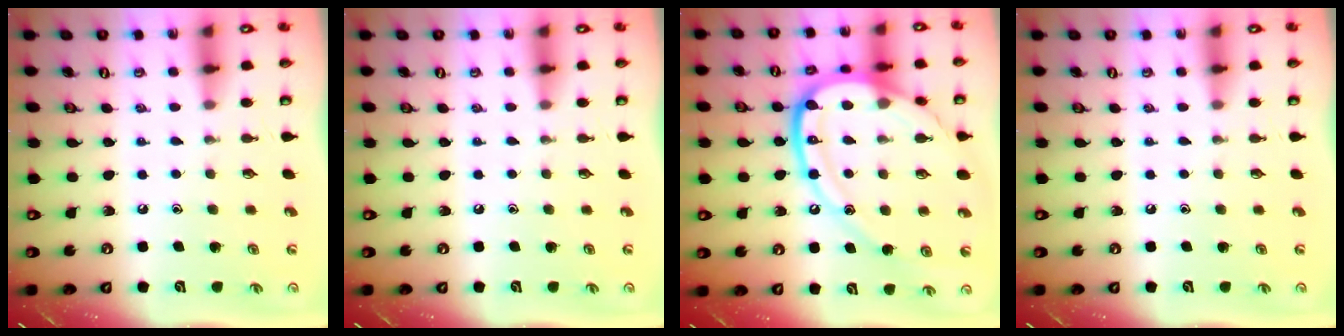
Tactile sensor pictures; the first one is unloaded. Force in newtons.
{"total": 0.0}
{"total": 22.2, "press": 22.0, "slide": 2.2}
{"total": 0.0}